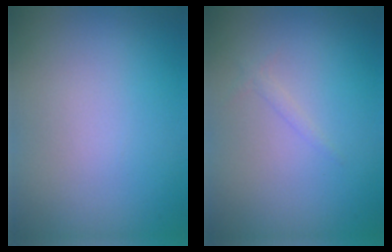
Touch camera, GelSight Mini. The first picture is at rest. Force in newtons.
{"total": 0.6, "press": 0.6, "slide": 0.1}